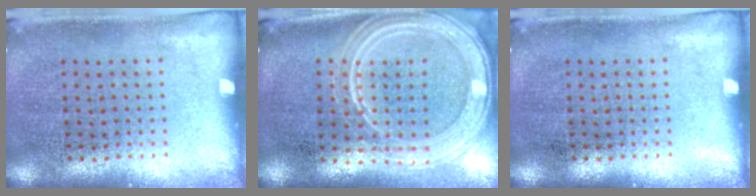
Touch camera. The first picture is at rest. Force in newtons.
{"total": 1.8, "press": 1.7, "slide": 0.5}
{"total": 0.0}